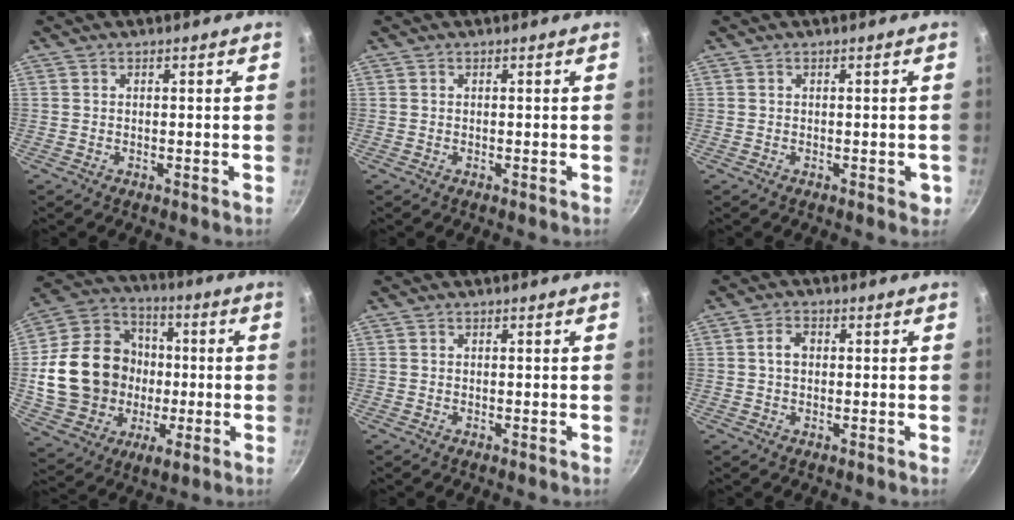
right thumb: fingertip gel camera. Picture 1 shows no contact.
{"total": 0.0}
{"total": 2.1, "force": [-0.6, 1.1, 1.7], "torque": [-0.011, 0.001, -0.008]}
{"total": 22.2, "force": [-0.6, 18.5, 12.3], "torque": [-0.197, 0.029, -0.002]}
{"total": 0.0}
{"total": 2.9, "force": [0.2, 2.1, 2.1], "torque": [-0.028, 0.008, 0.002]}